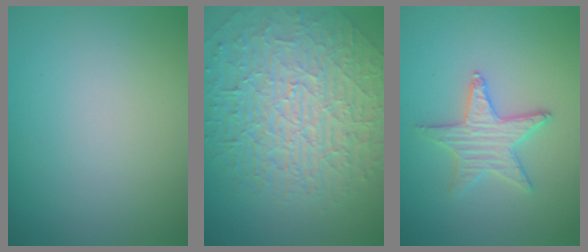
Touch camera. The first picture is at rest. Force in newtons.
{"total": 9.9, "press": 6.5, "slide": 7.5}
{"total": 3.0, "press": 3.0, "slide": 0.1}